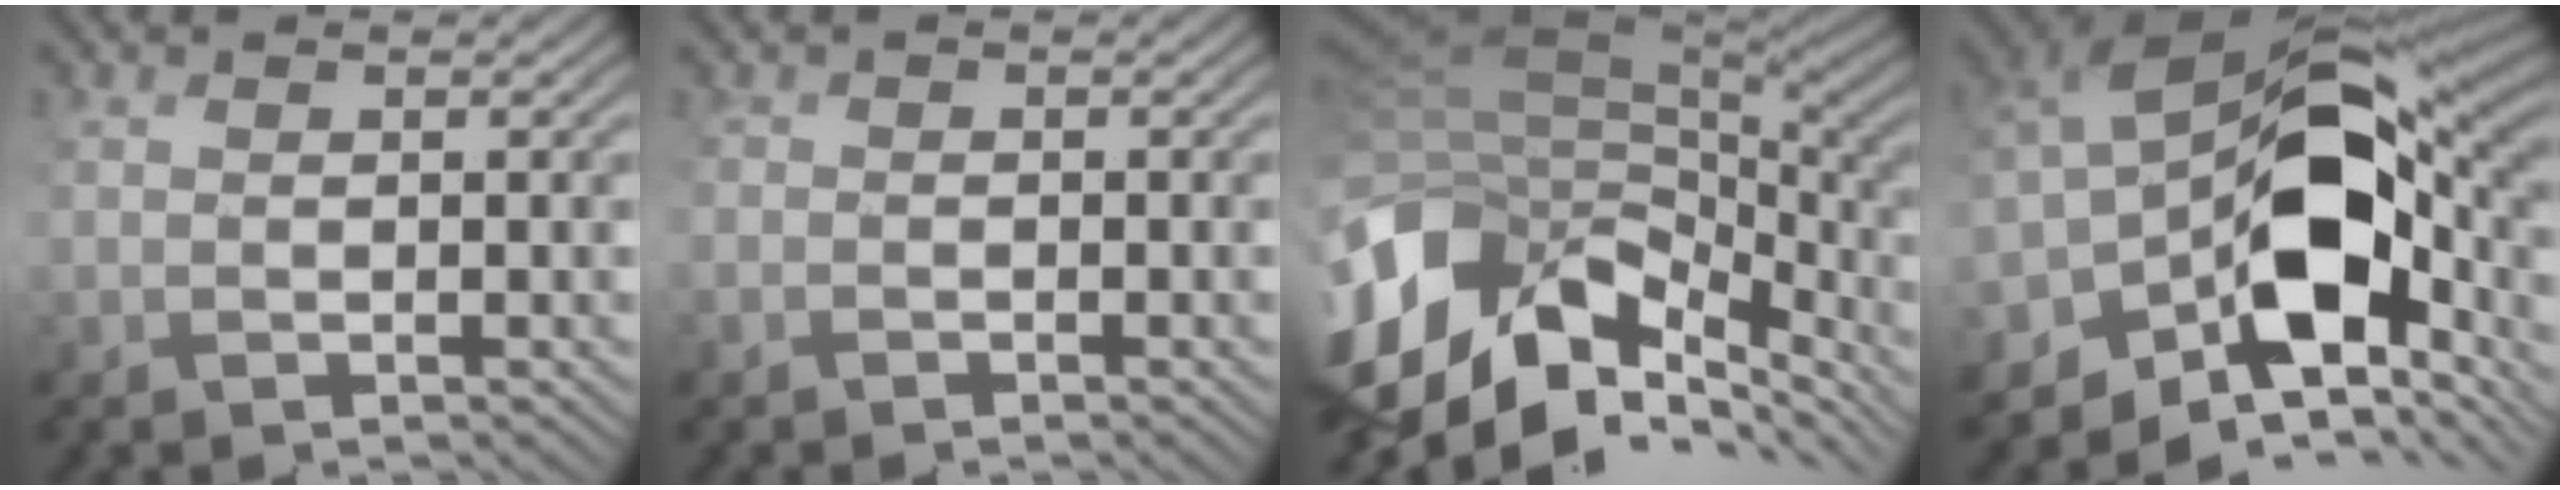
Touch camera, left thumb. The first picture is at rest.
{"total": 0.9, "force": [-0.8, 0.2, -0.4], "torque": [0.008, -0.006, -0.011]}
{"total": 14.0, "force": [-4.1, 8.9, 10.0], "torque": [-0.261, -0.004, -0.050]}
{"total": 15.6, "force": [-3.5, 10.1, 11.3], "torque": [-0.208, -0.008, -0.053]}